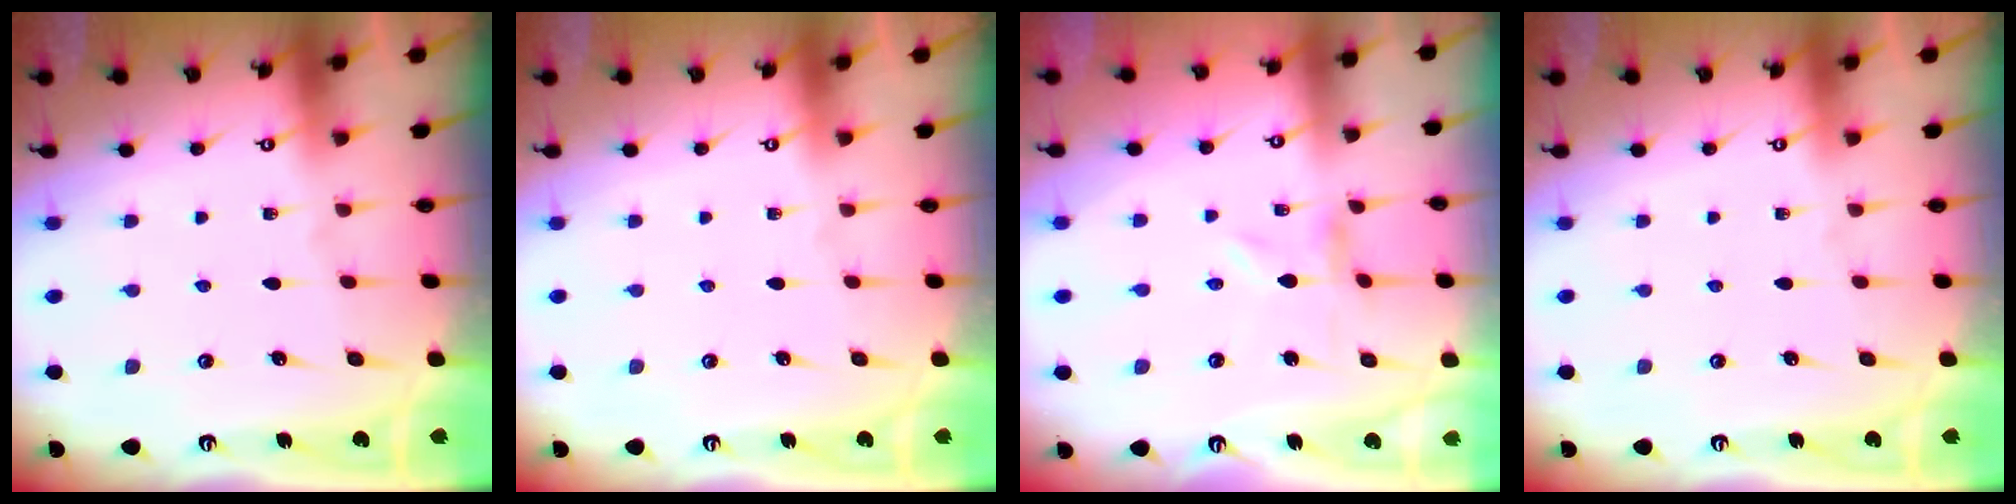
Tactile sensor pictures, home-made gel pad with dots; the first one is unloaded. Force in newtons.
{"total": 0.0}
{"total": 0.0}
{"total": 0.0}